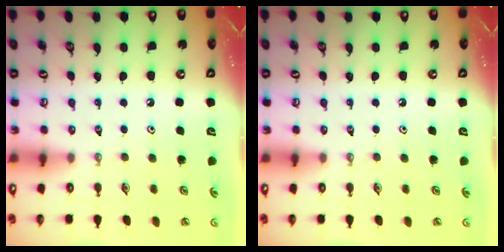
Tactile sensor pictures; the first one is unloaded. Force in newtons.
{"total": 0.0}